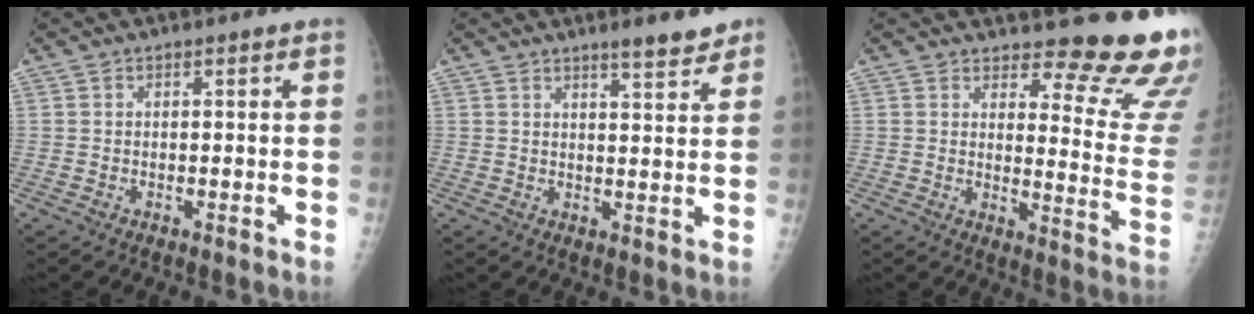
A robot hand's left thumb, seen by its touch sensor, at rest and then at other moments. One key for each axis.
{"total": 5.3, "fx": 4.1, "fy": 1.0, "fz": 3.3, "tx": -0.036, "ty": -0.026, "tz": 0.054}
{"total": 15.4, "fx": 14.1, "fy": 3.1, "fz": 5.5, "tx": -0.026, "ty": -0.158, "tz": 0.153}